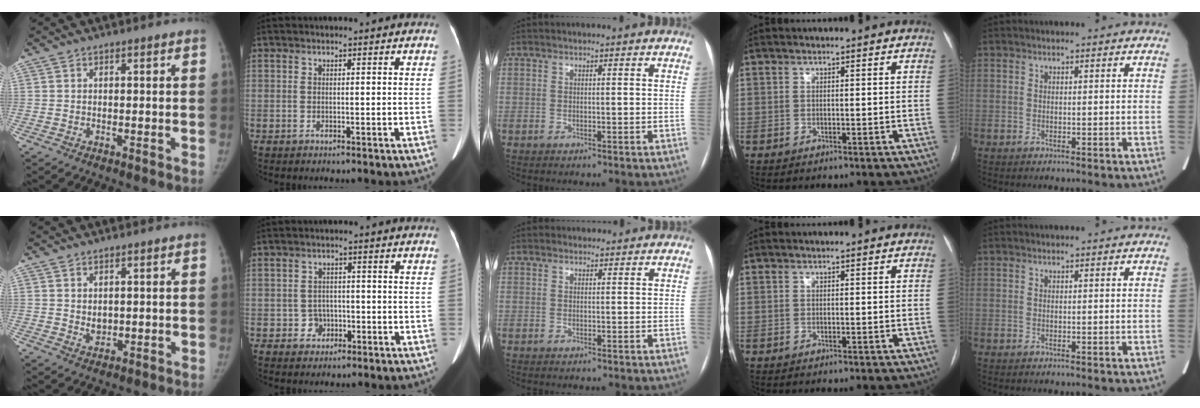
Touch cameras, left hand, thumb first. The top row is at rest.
{"thumb": {"total": 2.3, "force": [0.6, 1.7, 1.3], "torque": [-0.014, -0.010, 0.017]}, "index": {"total": 2.8, "force": [-1.1, 2.5, 0.5], "torque": [-0.003, 0.010, -0.017]}, "middle": {"total": 1.1, "force": [1.0, 0.5, 0.0], "torque": [-0.004, 0.007, 0.013]}}